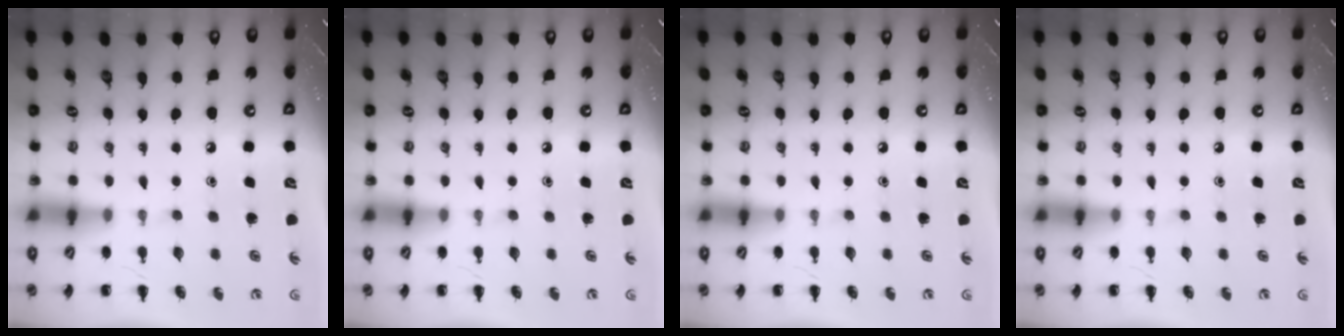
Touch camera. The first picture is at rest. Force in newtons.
{"total": 0.0}
{"total": 0.0}
{"total": 0.0}